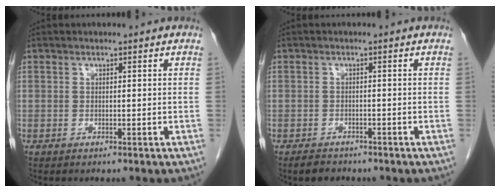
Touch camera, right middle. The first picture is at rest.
{"total": 2.4, "force": [-2.0, 1.3, 0.6], "torque": [-0.018, -0.001, -0.028]}